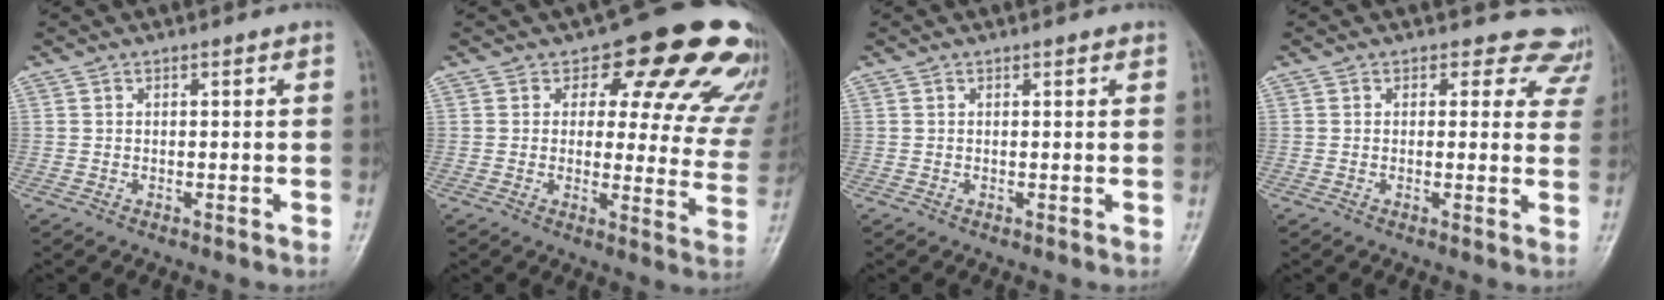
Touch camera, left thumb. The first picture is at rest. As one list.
[{"total": 19.1, "force": [12.8, 8.9, 11.0], "torque": [-0.071, -0.064, 0.131]}, {"total": 0.9, "force": [0.5, 0.4, 0.5], "torque": [-0.006, -0.002, 0.004]}, {"total": 7.9, "force": [6.5, 4.4, 0.6], "torque": [0.051, -0.024, 0.036]}]